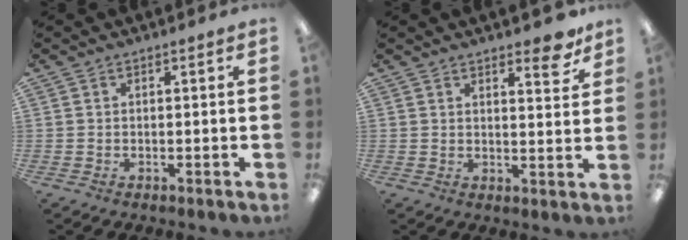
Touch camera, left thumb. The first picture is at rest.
{"total": 6.0, "force": [4.8, 2.0, 3.1], "torque": [-0.016, -0.038, 0.076]}